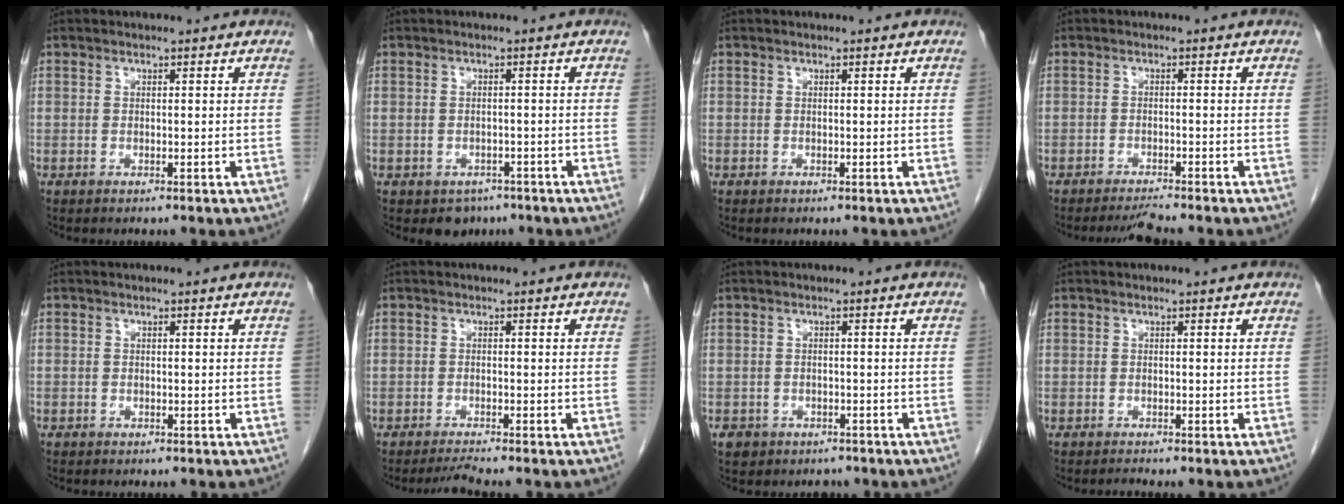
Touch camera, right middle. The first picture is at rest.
{"total": 2.9, "force": [-1.9, 2.0, 0.9], "torque": [-0.013, 0.001, -0.018]}
{"total": 0.0}
{"total": 2.3, "force": [-2.2, -0.6, 0.4], "torque": [-0.015, -0.014, -0.036]}
{"total": 0.6, "force": [-0.4, 0.4, 0.0], "torque": [-0.008, 0.002, -0.009]}
{"total": 2.0, "force": [-1.7, -1.0, 0.4], "torque": [-0.018, -0.013, -0.032]}
{"total": 4.4, "force": [-3.2, 2.8, 1.0], "torque": [-0.022, 0.005, -0.038]}
{"total": 0.6, "force": [-0.5, -0.3, 0.0], "torque": [-0.006, -0.006, -0.007]}